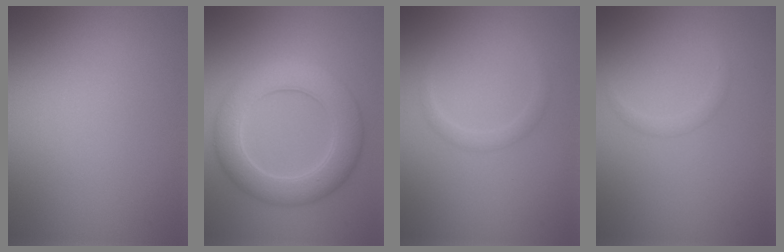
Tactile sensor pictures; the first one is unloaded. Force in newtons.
{"total": 6.8, "press": 6.8, "slide": 0.3}
{"total": 1.2, "press": 1.2, "slide": 0.1}
{"total": 1.0, "press": 1.0, "slide": 0.0}